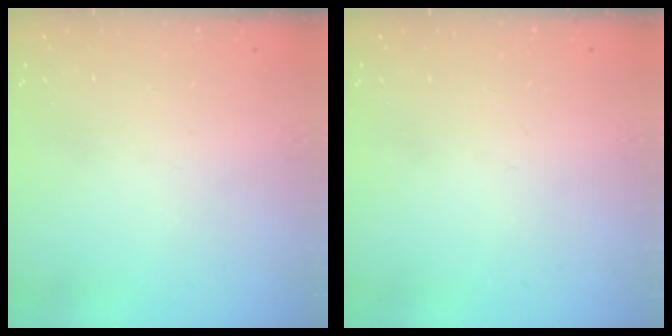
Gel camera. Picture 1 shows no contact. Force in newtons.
{"total": 0.0}